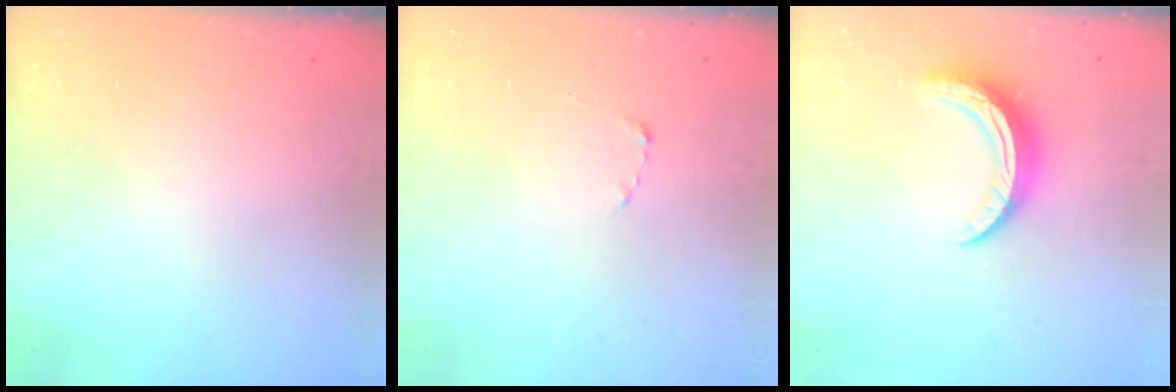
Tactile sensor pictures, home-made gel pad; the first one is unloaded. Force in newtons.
{"total": 1.8, "press": 1.7, "slide": 0.3}
{"total": 10.1, "press": 10.1, "slide": 0.1}